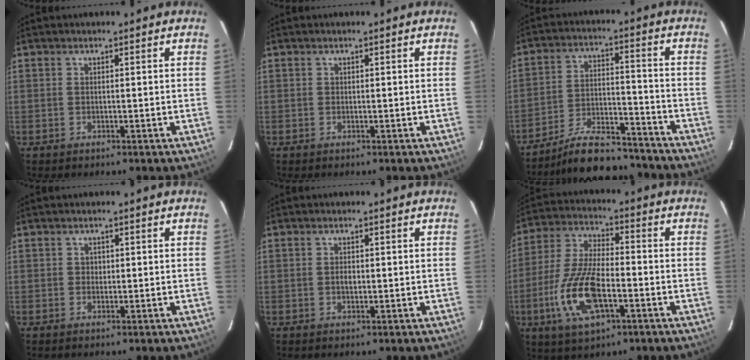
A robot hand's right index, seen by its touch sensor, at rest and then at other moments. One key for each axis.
{"total": 0.0}
{"total": 15.8, "fx": -14.2, "fy": 3.8, "fz": 5.7, "tx": -0.120, "ty": 0.007, "tz": -0.214}
{"total": 0.6, "fx": 0.0, "fy": 0.6, "fz": 0.0, "tx": 0.004, "ty": 0.001, "tz": 0.000}
{"total": 1.2, "fx": 0.0, "fy": 0.6, "fz": 1.0, "tx": -0.019, "ty": 0.002, "tz": 0.000}
{"total": 14.7, "fx": -4.9, "fy": 5.9, "fz": 12.5, "tx": -0.272, "ty": -0.007, "tz": -0.092}